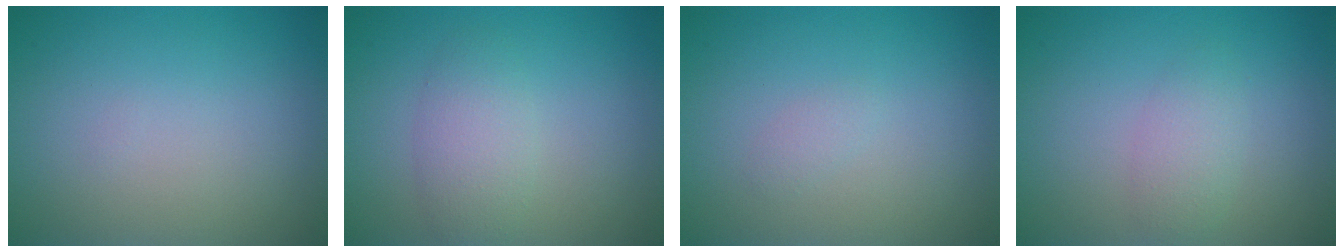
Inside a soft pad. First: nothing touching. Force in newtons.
{"total": 2.8, "press": 2.8, "slide": 0.2}
{"total": 0.6, "press": 0.6, "slide": 0.0}
{"total": 1.9, "press": 1.9, "slide": 0.1}